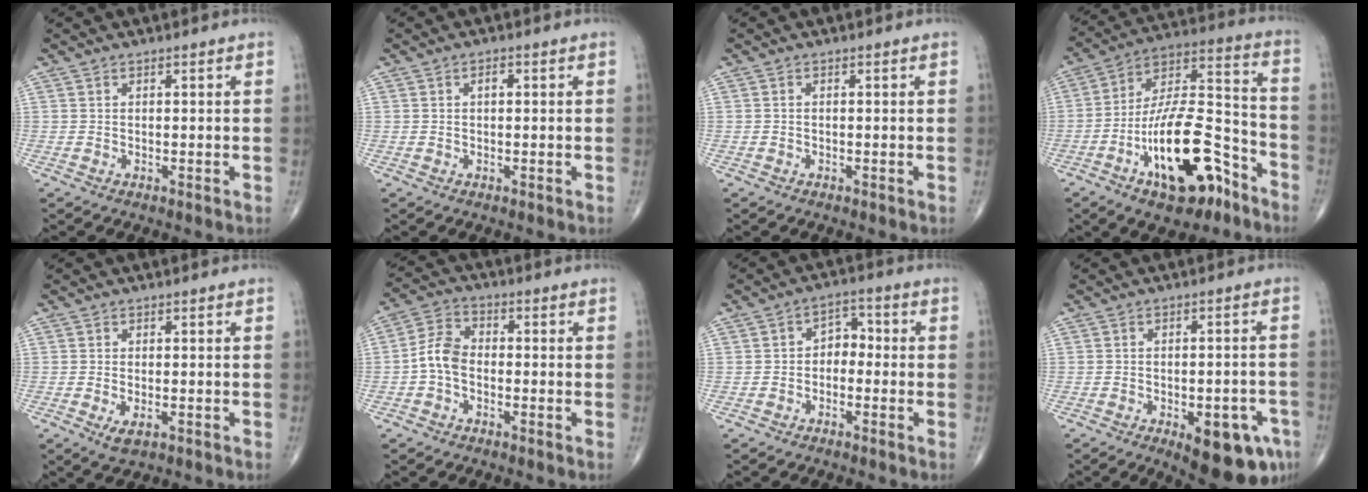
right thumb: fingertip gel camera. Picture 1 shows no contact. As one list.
[{"total": 1.2, "force": [0.2, 0.6, 1.0], "torque": [-0.013, 0.004, 0.002]}, {"total": 0.0}, {"total": 21.2, "force": [-10.4, 9.1, 16.2], "torque": [-0.258, 0.085, -0.169]}, {"total": 2.7, "force": [-1.0, 1.2, 2.2], "torque": [-0.037, -0.003, -0.015]}, {"total": 6.0, "force": [-1.4, 3.9, 4.3], "torque": [-0.079, 0.022, -0.041]}, {"total": 4.2, "force": [-1.0, 3.1, 2.7], "torque": [-0.017, 0.025, -0.031]}, {"total": 13.0, "force": [-6.1, 5.2, 10.2], "torque": [-0.103, 0.020, -0.070]}]